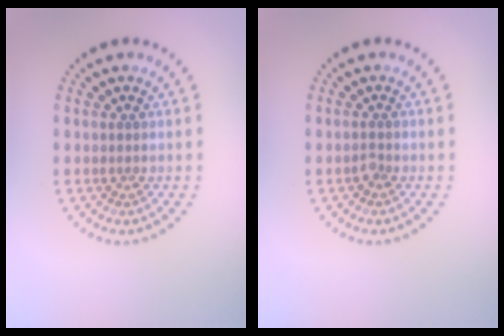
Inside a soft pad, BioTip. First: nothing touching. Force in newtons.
{"total": 0.8, "press": 0.6, "slide": 0.5}